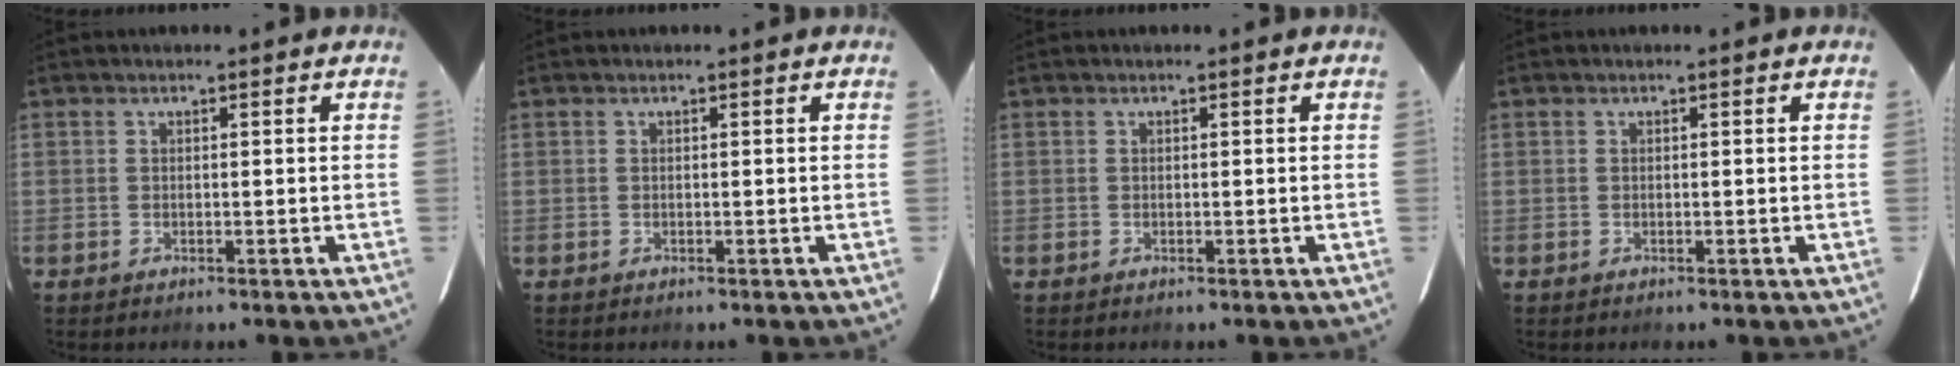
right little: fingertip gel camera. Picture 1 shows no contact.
{"total": 0.0}
{"total": 0.0}
{"total": 0.0}